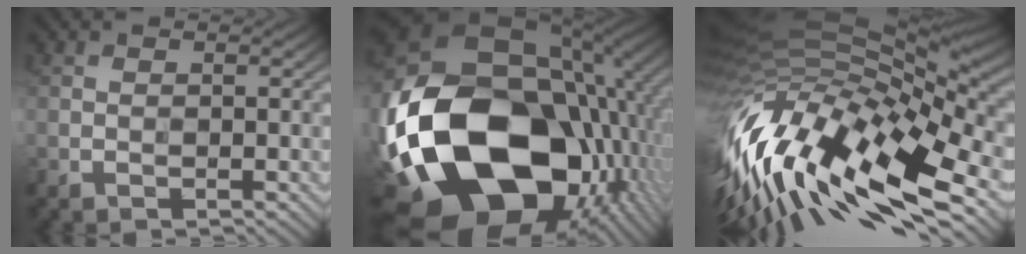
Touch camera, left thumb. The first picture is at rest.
{"total": 23.0, "force": [-5.5, 15.8, 15.8], "torque": [-0.379, -0.048, -0.073]}
{"total": 16.9, "force": [-6.3, 5.8, 14.5], "torque": [-0.313, -0.018, -0.108]}